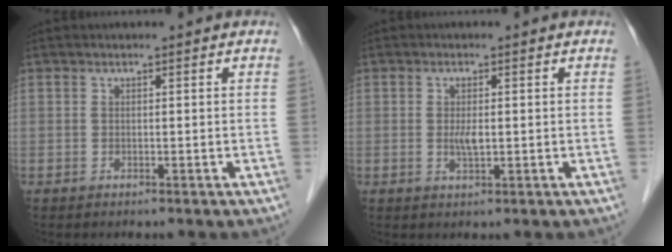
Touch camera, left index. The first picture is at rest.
{"total": 2.4, "force": [-0.1, 0.6, 2.3], "torque": [-0.045, -0.001, 0.000]}